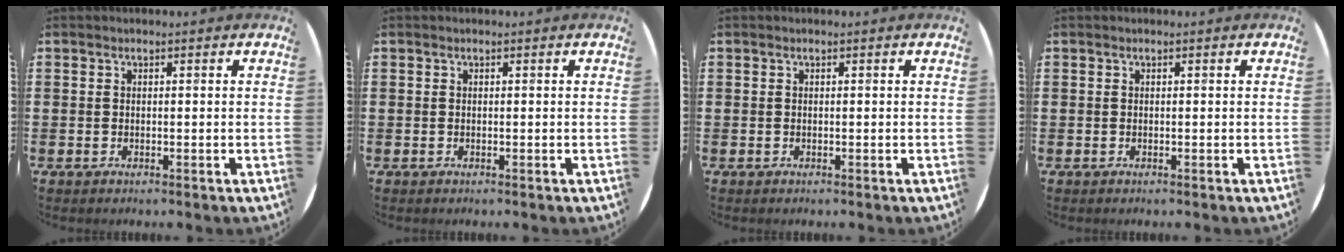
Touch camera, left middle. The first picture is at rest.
{"total": 0.0}
{"total": 0.0}
{"total": 0.0}